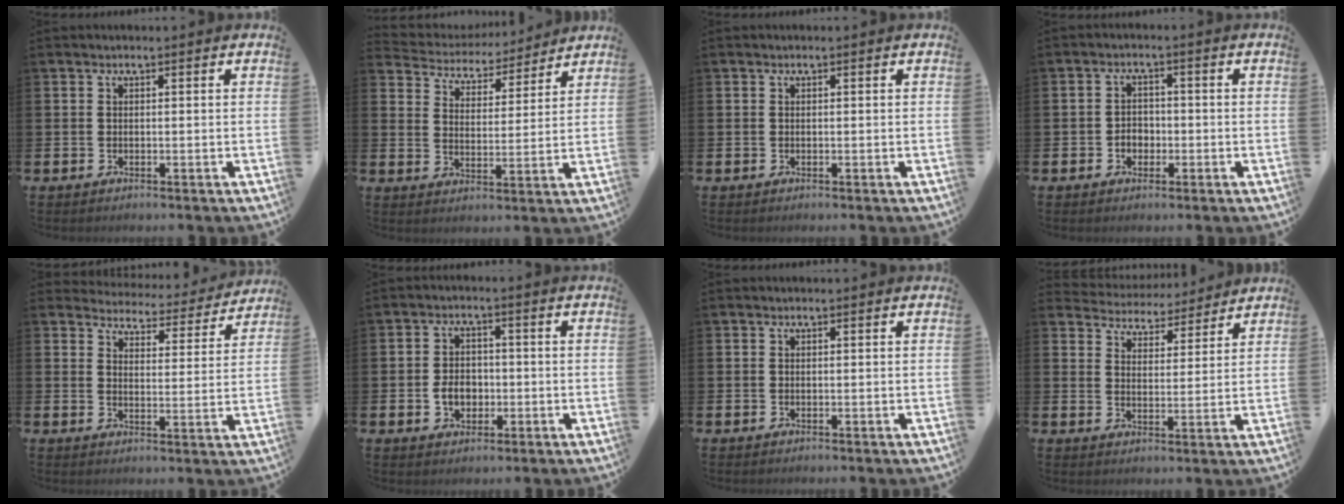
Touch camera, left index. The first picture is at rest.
{"total": 4.7, "force": [4.4, 1.5, -0.2], "torque": [-0.029, -0.036, 0.075]}
{"total": 0.0}
{"total": 2.4, "force": [-0.8, 2.0, 1.0], "torque": [-0.012, 0.001, -0.021]}
{"total": 4.4, "force": [4.3, 0.8, 0.2], "torque": [-0.013, -0.041, 0.070]}
{"total": 4.0, "force": [-0.8, 3.1, 2.4], "torque": [-0.033, 0.001, -0.022]}
{"total": 0.0}
{"total": 4.5, "force": [4.3, 1.1, -0.3], "torque": [-0.014, -0.036, 0.075]}